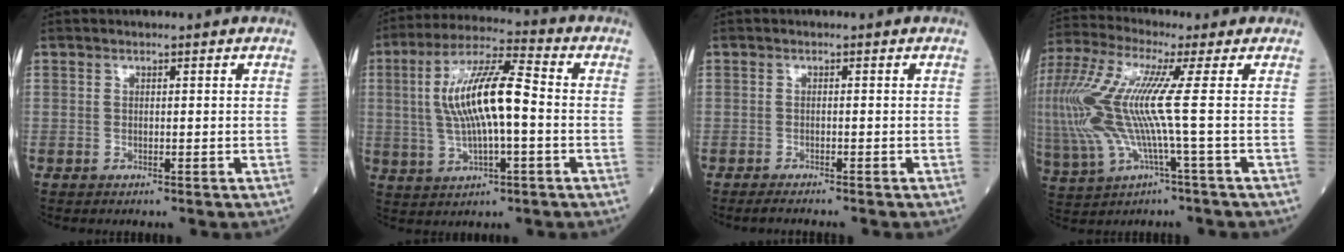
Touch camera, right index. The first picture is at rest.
{"total": 12.7, "force": [0.1, 2.7, 12.4], "torque": [-0.243, 0.018, 0.003]}
{"total": 3.2, "force": [-2.8, 0.0, 1.6], "torque": [-0.023, -0.005, -0.038]}
{"total": 16.1, "force": [0.3, 1.9, 16.0], "torque": [-0.384, 0.012, 0.002]}